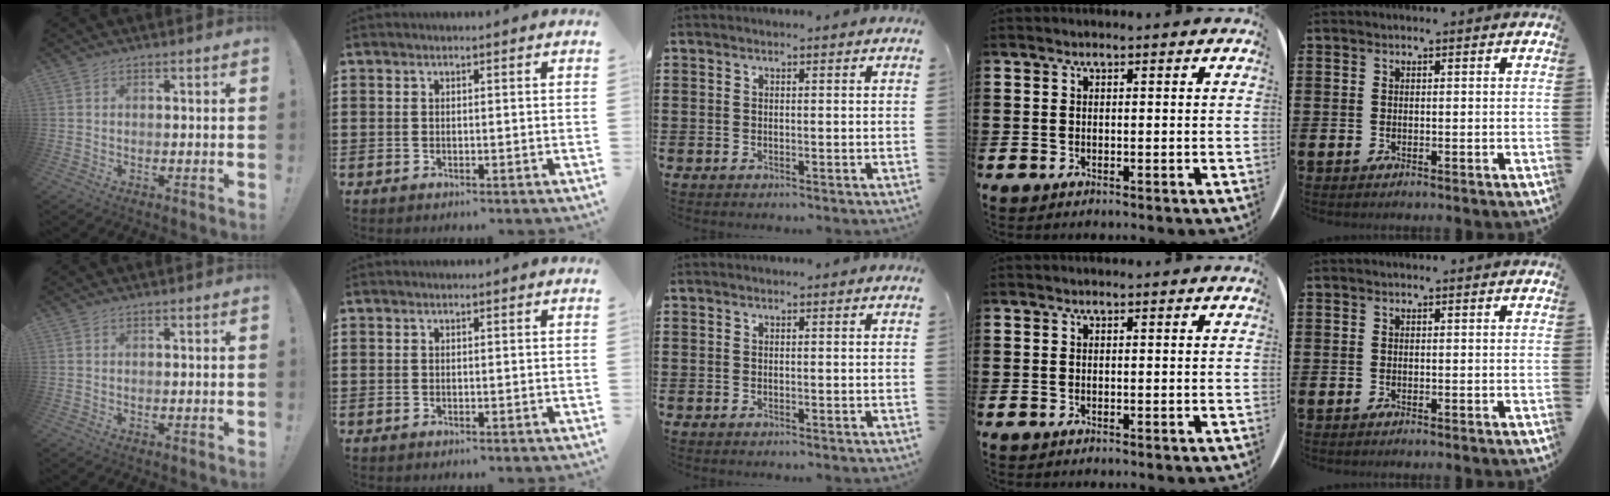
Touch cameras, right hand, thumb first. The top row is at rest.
{}